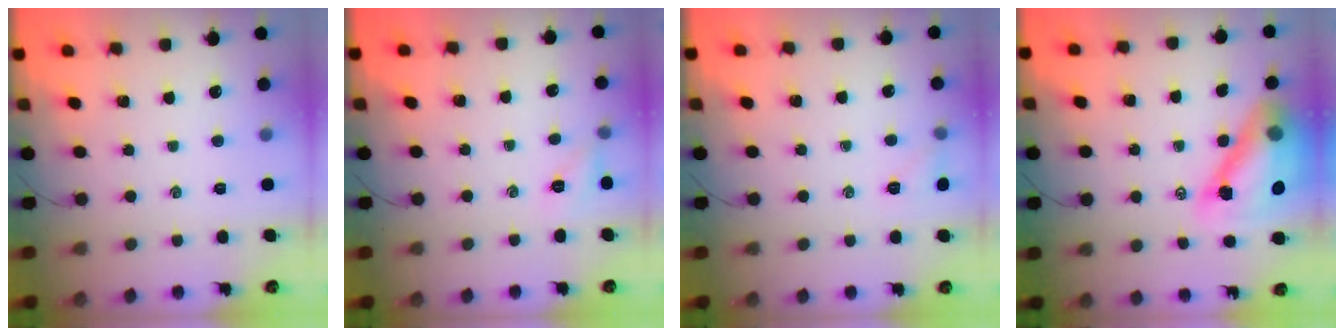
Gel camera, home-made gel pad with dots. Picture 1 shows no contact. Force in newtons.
{"total": 4.1, "press": 4.1, "slide": 0.3}
{"total": 5.6, "press": 5.4, "slide": 1.4}
{"total": 16.3, "press": 15.7, "slide": 4.2}